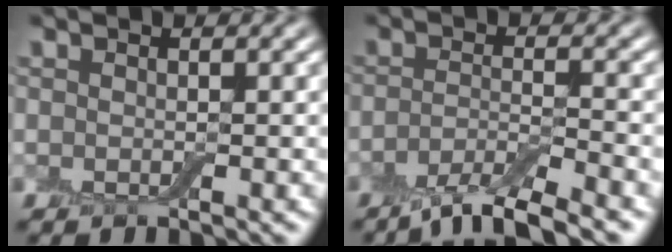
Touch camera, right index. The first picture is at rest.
{"total": 4.9, "force": [-3.7, 0.9, 3.1], "torque": [-0.051, -0.004, -0.072]}